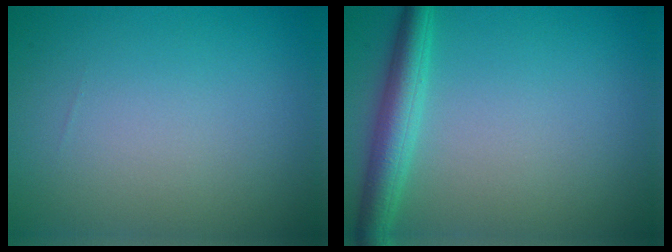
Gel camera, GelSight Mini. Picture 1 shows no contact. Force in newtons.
{"total": 3.8, "press": 3.8, "slide": 0.1}